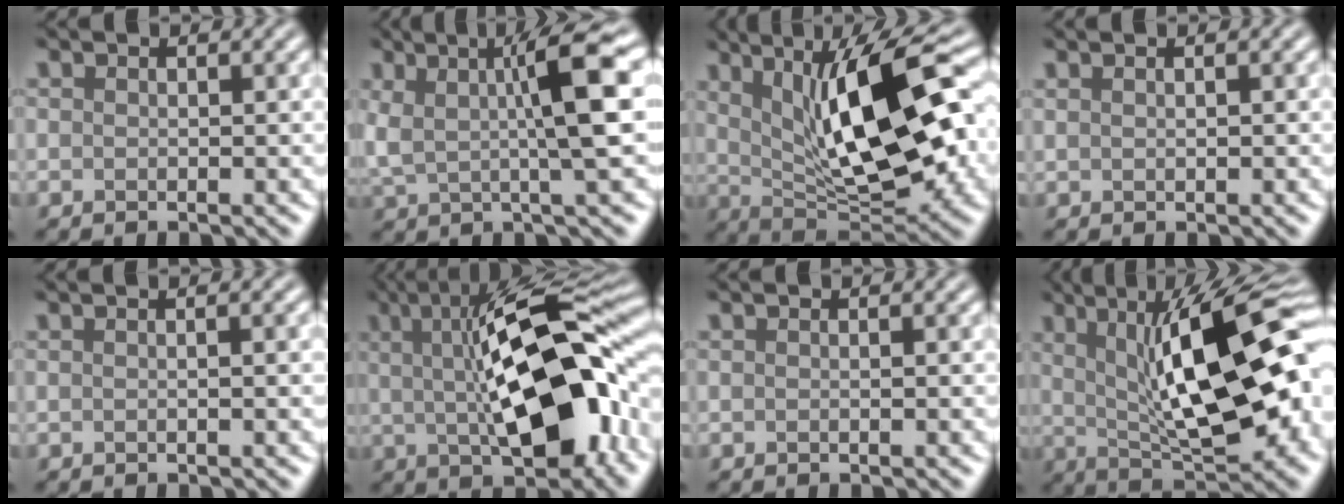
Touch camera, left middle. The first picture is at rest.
{"total": 7.2, "force": [1.4, 1.3, 7.0], "torque": [-0.118, 0.009, 0.023]}
{"total": 12.4, "force": [2.7, 4.2, 11.3], "torque": [-0.174, 0.009, 0.042]}
{"total": 1.1, "force": [0.6, 0.5, 0.8], "torque": [-0.009, 0.002, 0.003]}
{"total": 2.8, "force": [0.5, 1.3, 2.4], "torque": [-0.011, 0.009, -0.017]}
{"total": 14.5, "force": [1.0, 5.5, 13.4], "torque": [-0.185, 0.016, 0.007]}
{"total": 1.4, "force": [0.5, 0.7, 1.0], "torque": [-0.003, 0.003, -0.011]}
{"total": 15.2, "force": [2.1, 5.1, 14.1], "torque": [-0.199, 0.012, 0.025]}